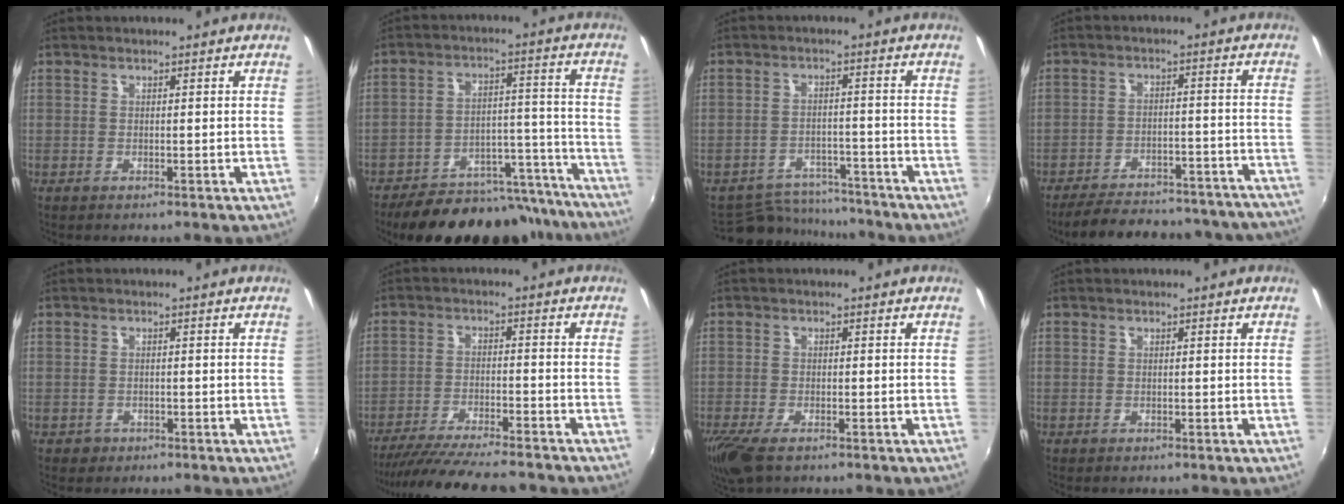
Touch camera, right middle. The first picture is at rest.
{"total": 24.0, "force": [-20.7, 8.8, 8.4], "torque": [-0.140, 0.038, -0.258]}
{"total": 10.6, "force": [-9.8, 3.6, 1.6], "torque": [-0.050, 0.015, -0.140]}
{"total": 25.9, "force": [-23.2, 7.1, 8.8], "torque": [-0.155, 0.024, -0.278]}
{"total": 1.7, "force": [-0.8, 1.5, 0.4], "torque": [-0.009, -0.003, -0.011]}
{"total": 15.2, "force": [-13.4, 1.7, 6.9], "torque": [-0.140, -0.028, -0.212]}
{"total": 5.9, "force": [-4.1, 1.9, 3.8], "torque": [-0.093, -0.026, -0.078]}
{"total": 0.0}